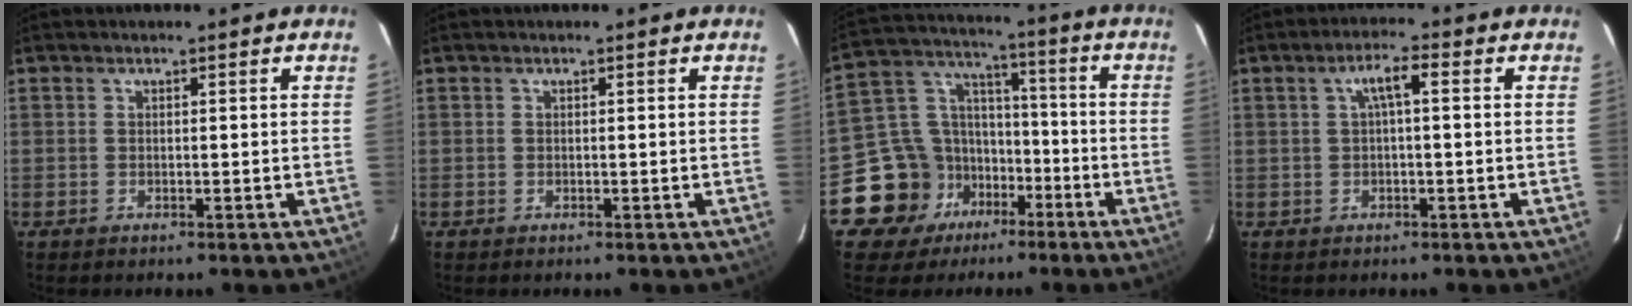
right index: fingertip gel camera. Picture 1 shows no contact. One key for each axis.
{"total": 0.0}
{"total": 13.6, "fx": -7.1, "fy": 11.0, "fz": 3.9, "tx": -0.102, "ty": 0.051, "tz": -0.110}
{"total": 3.7, "fx": 0.5, "fy": 0.6, "fz": 3.6, "tx": -0.069, "ty": 0.012, "tz": 0.011}